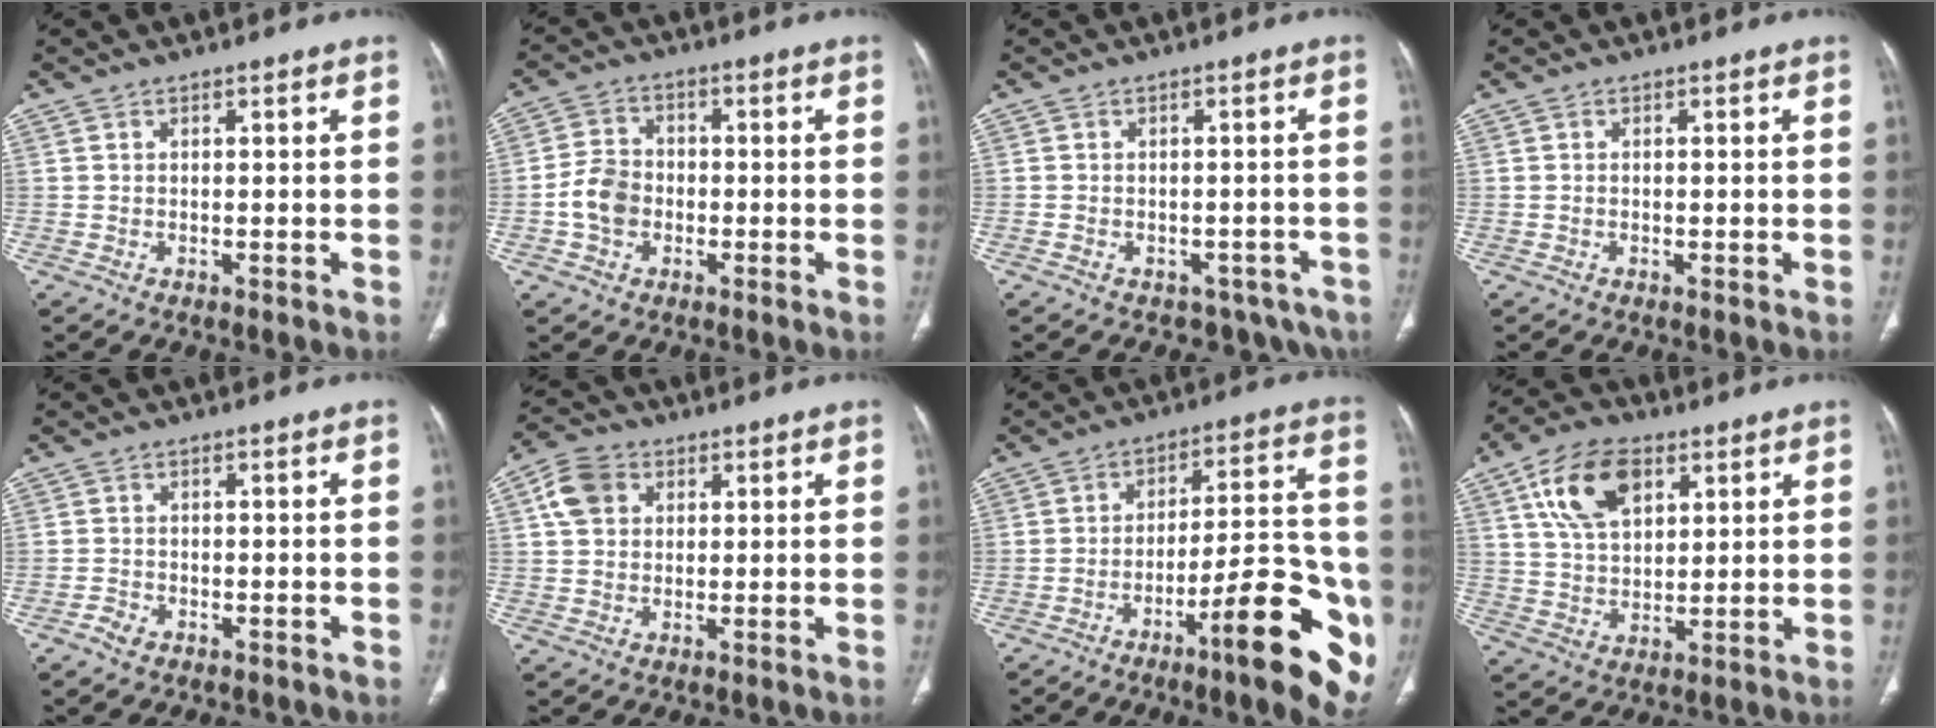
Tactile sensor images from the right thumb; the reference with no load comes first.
{"total": 6.5, "force": [-1.5, 5.2, 3.7], "torque": [-0.057, 0.017, -0.035]}
{"total": 7.2, "force": [-4.5, 5.1, 2.4], "torque": [-0.015, 0.038, -0.050]}
{"total": 0.0}
{"total": 1.8, "force": [-1.2, 1.1, 0.7], "torque": [-0.014, 0.006, -0.022]}
{"total": 6.7, "force": [2.1, 5.3, 3.5], "torque": [-0.056, 0.008, 0.035]}
{"total": 20.3, "force": [-8.6, 4.7, 17.8], "torque": [-0.197, 0.048, -0.119]}
{"total": 12.9, "force": [5.7, 7.6, 8.7], "torque": [-0.139, -0.010, 0.105]}